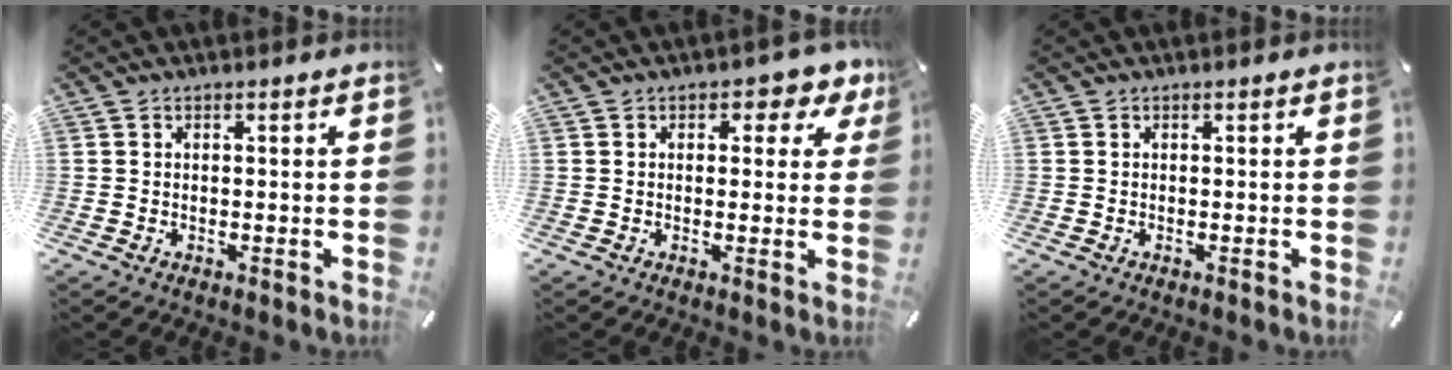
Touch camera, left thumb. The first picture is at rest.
{"total": 4.2, "force": [1.7, 2.6, 2.7], "torque": [-0.030, -0.001, 0.021]}
{"total": 0.0}